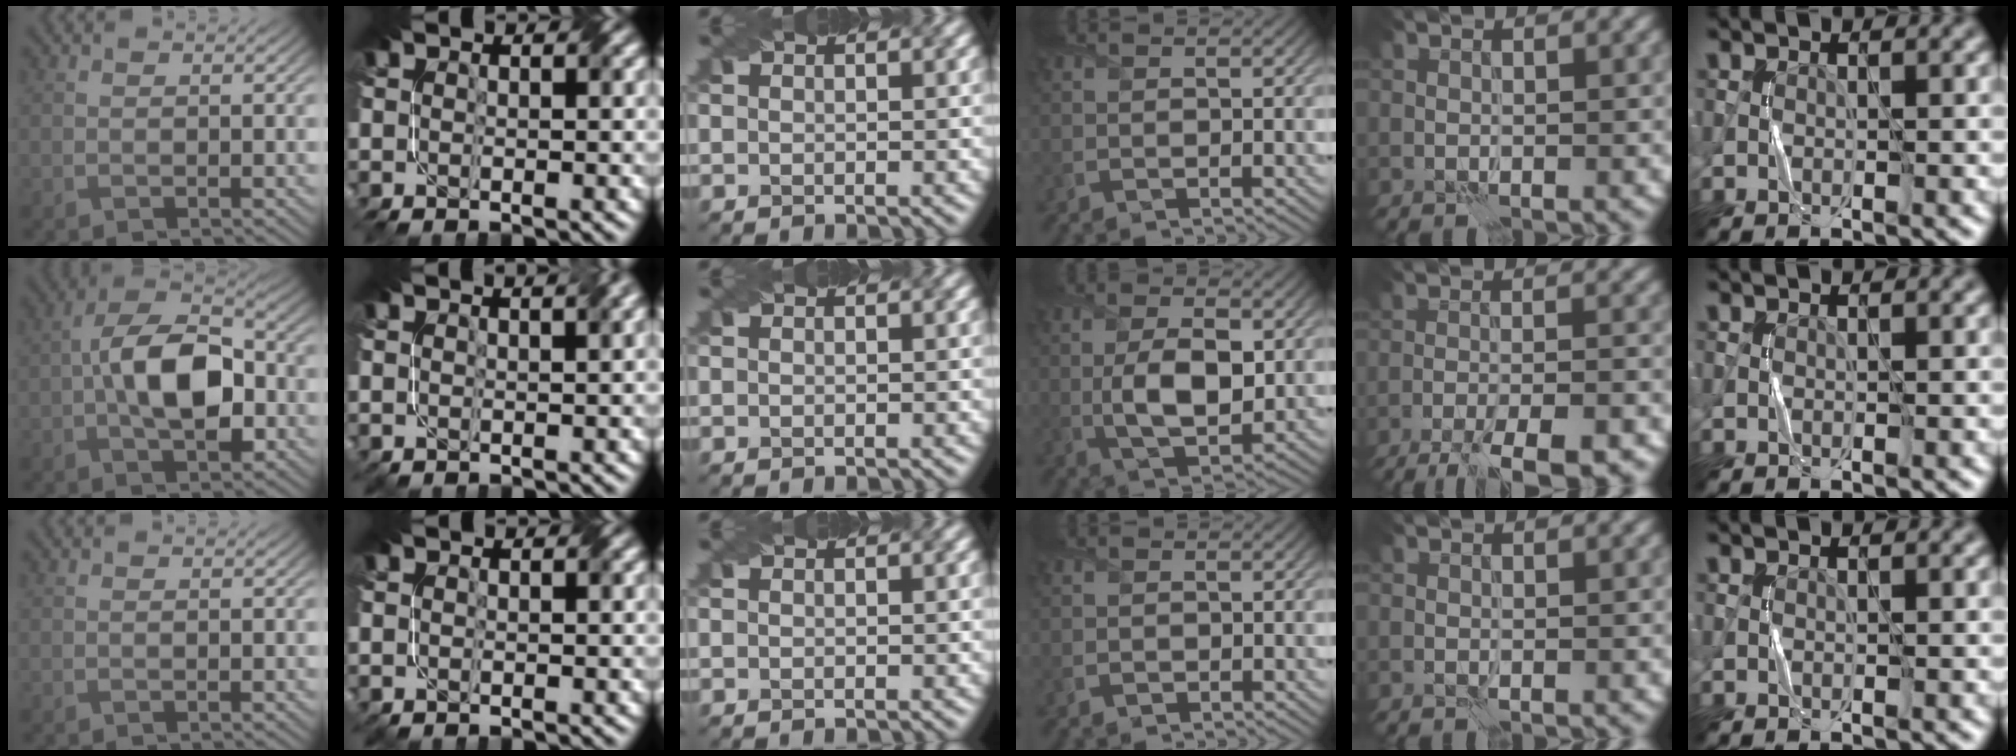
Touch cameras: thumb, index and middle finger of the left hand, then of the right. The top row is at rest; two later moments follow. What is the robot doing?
{"motion": "fold", "object": "napkin"}